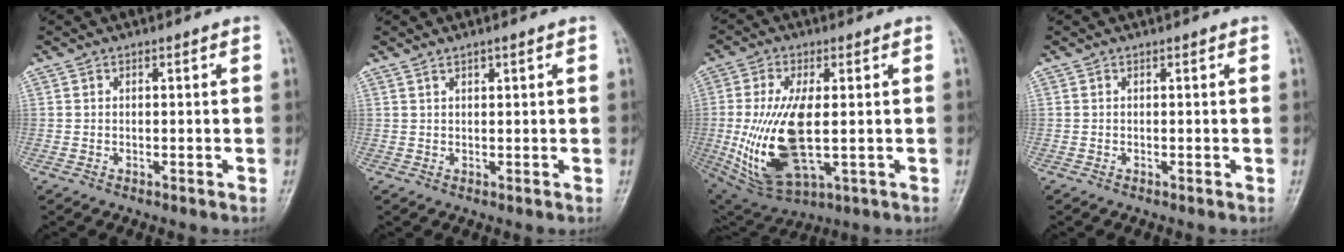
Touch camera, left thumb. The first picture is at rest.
{"total": 1.4, "force": [0.8, 0.4, 1.1], "torque": [-0.019, 0.001, 0.017]}
{"total": 16.5, "force": [-1.1, 7.3, 14.7], "torque": [-0.296, -0.012, 0.001]}
{"total": 0.0}